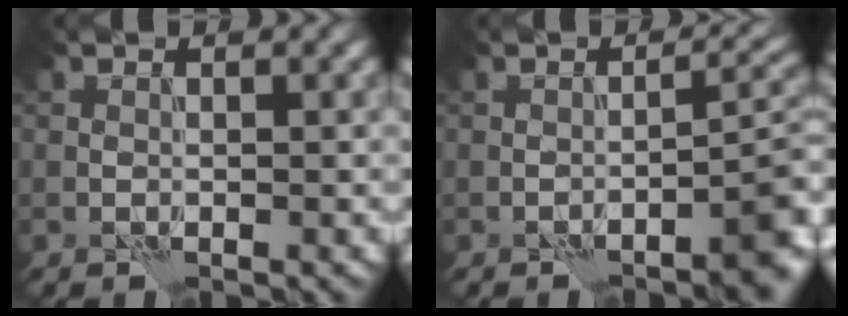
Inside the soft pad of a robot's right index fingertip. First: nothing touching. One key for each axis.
{"total": 4.4, "fx": -2.6, "fy": 0.8, "fz": 3.5, "tx": -0.039, "ty": 0.018, "tz": -0.036}